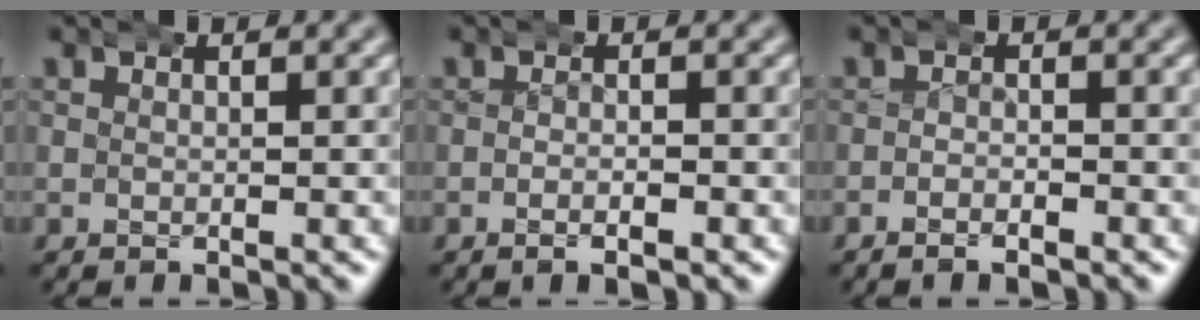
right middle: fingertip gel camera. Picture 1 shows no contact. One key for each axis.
{"total": 1.1, "fx": -0.7, "fy": 0.1, "fz": 0.8, "tx": -0.017, "ty": 0.003, "tz": -0.018}
{"total": 1.8, "fx": -1.6, "fy": 0.5, "fz": 0.6, "tx": -0.012, "ty": -0.005, "tz": -0.028}